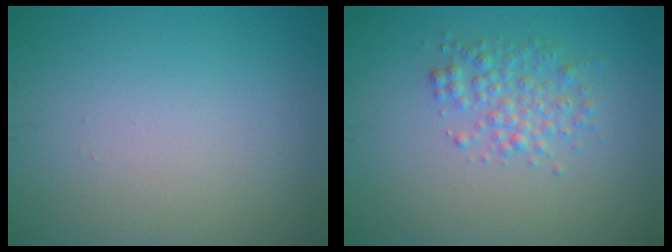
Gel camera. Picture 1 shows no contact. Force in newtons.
{"total": 2.6, "press": 2.6, "slide": 0.0}